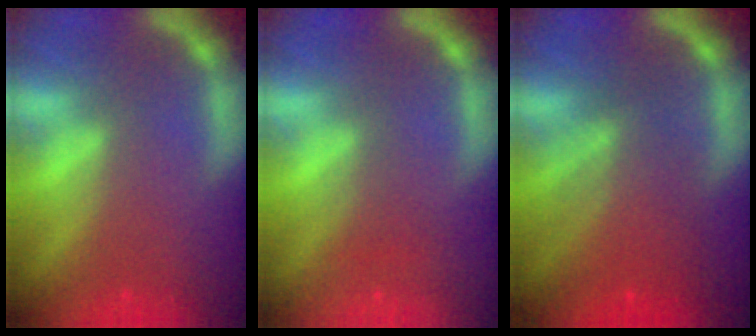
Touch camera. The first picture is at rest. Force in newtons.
{"total": 1.5}
{"total": 6.5}